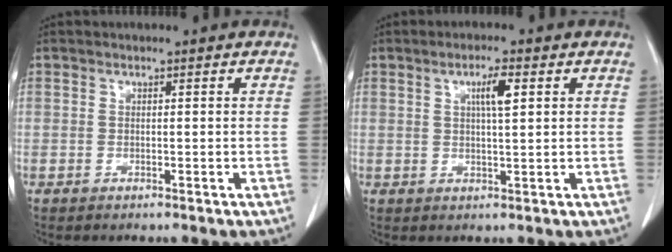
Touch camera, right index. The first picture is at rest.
{"total": 3.8, "force": [1.3, 0.3, 3.6], "torque": [-0.060, 0.000, 0.022]}